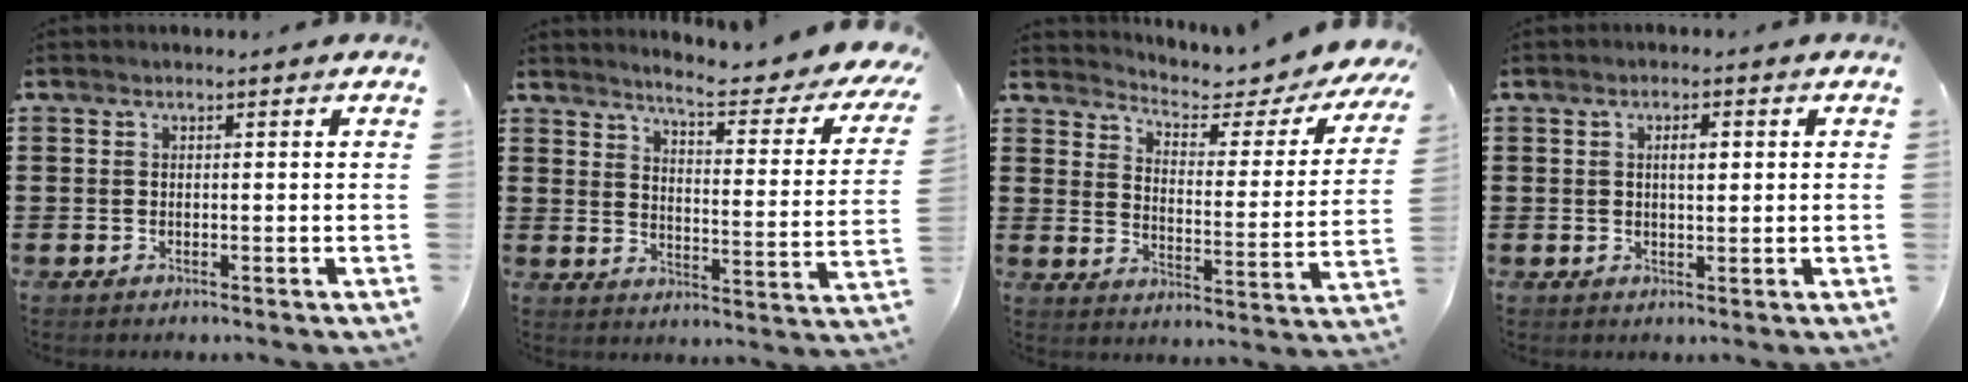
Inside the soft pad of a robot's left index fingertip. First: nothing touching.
{"total": 5.6, "force": [4.9, -0.4, 2.7], "torque": [-0.060, -0.047, 0.072]}
{"total": 3.8, "force": [3.3, 0.7, 1.8], "torque": [-0.048, -0.033, 0.045]}
{"total": 2.6, "force": [0.5, 0.8, 2.4], "torque": [-0.039, 0.001, 0.004]}